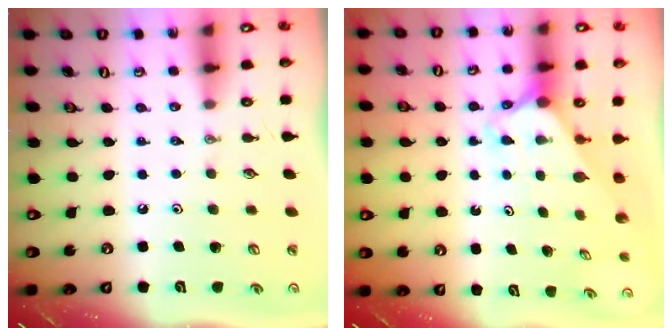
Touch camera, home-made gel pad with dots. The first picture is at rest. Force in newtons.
{"total": 2.3, "press": 2.3, "slide": 0.2}